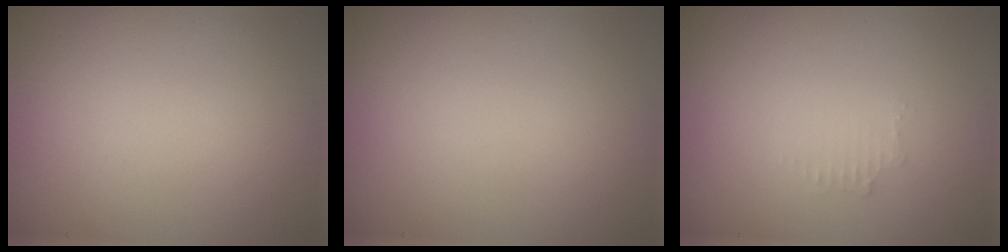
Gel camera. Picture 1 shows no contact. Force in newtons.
{"total": 0.0}
{"total": 0.9, "press": 0.8, "slide": 0.1}